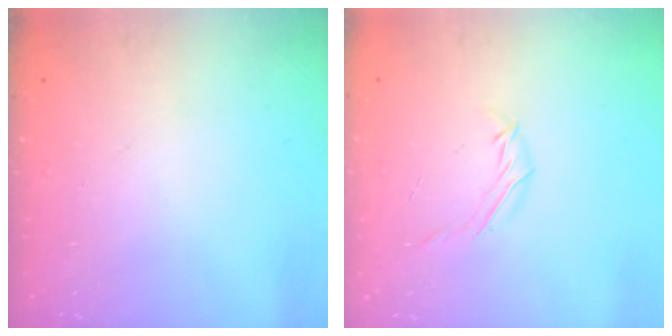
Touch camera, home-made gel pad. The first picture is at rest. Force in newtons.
{"total": 4.5, "press": 4.4, "slide": 0.9}